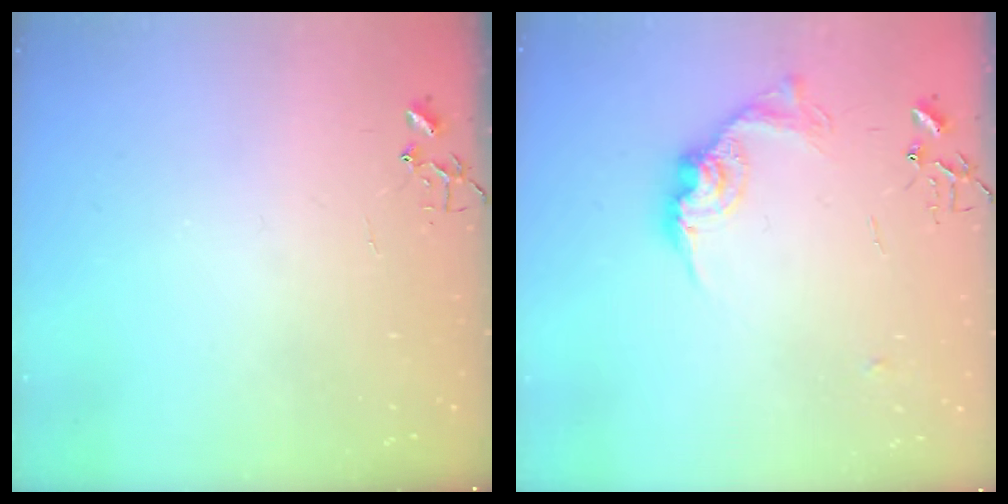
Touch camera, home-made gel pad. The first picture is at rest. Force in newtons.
{"total": 13.4, "press": 13.3, "slide": 0.8}